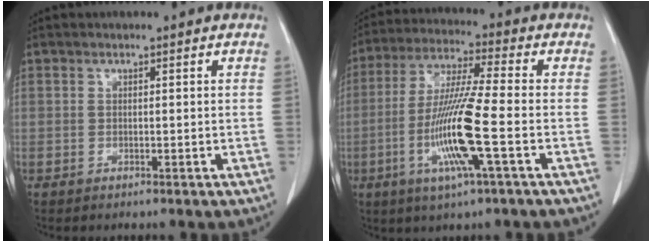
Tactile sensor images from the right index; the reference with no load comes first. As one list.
[{"total": 12.5, "force": [-3.5, -0.4, 12.0], "torque": [-0.244, -0.013, -0.075]}]